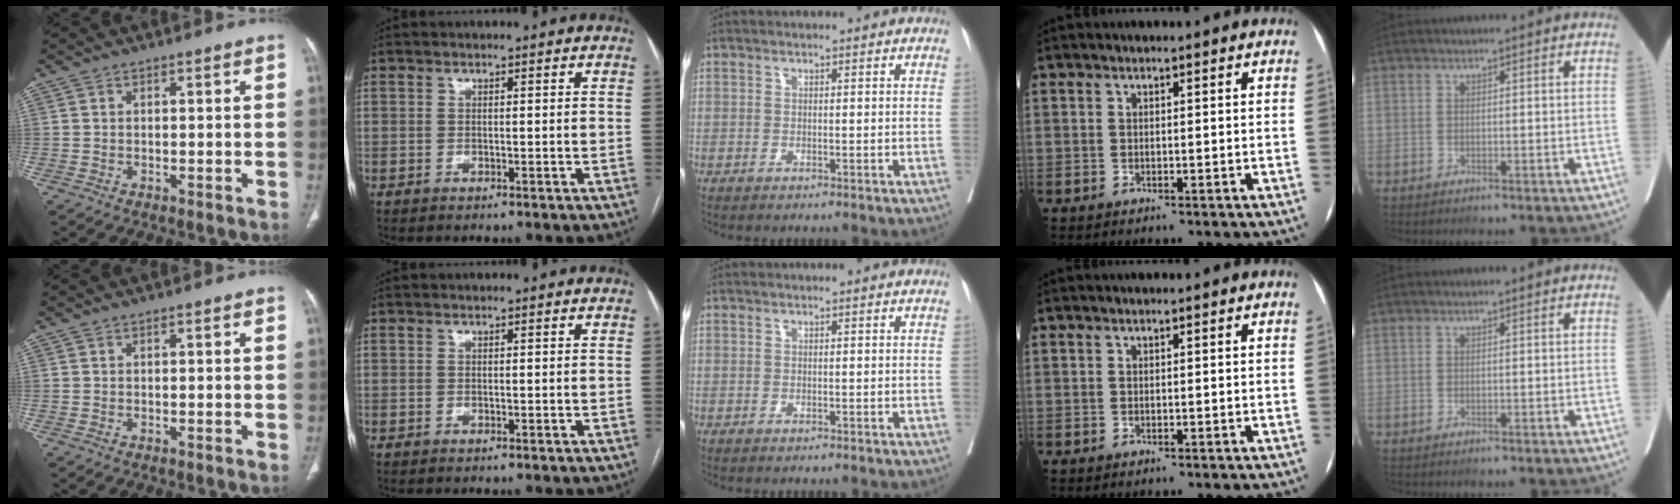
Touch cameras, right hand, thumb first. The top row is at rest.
{}